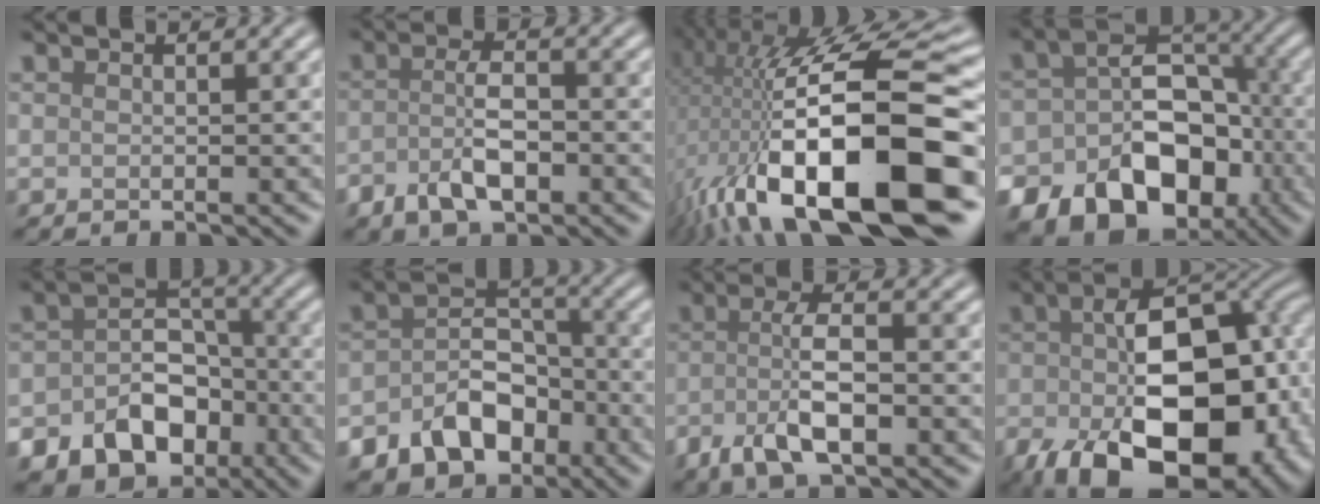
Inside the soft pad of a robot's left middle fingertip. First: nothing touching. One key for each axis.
{"total": 4.0, "fx": -1.7, "fy": 1.7, "fz": 3.2, "tx": -0.062, "ty": 0.004, "tz": -0.035}
{"total": 19.2, "fx": -3.2, "fy": 7.1, "fz": 17.5, "tx": -0.292, "ty": 0.016, "tz": -0.057}
{"total": 13.7, "fx": -6.0, "fy": 9.7, "fz": 7.6, "tx": -0.105, "ty": -0.007, "tz": -0.096}
{"total": 9.1, "fx": -4.4, "fy": 6.6, "fz": 4.5, "tx": -0.068, "ty": 0.004, "tz": -0.072}
{"total": 7.5, "fx": -4.0, "fy": 4.9, "fz": 3.9, "tx": -0.062, "ty": -0.003, "tz": -0.068}
{"total": 5.3, "fx": -2.1, "fy": 1.7, "fz": 4.6, "tx": -0.092, "ty": 0.004, "tz": -0.041}
{"total": 17.5, "fx": -4.9, "fy": 10.2, "fz": 13.4, "tx": -0.192, "ty": -0.039, "tz": -0.056}